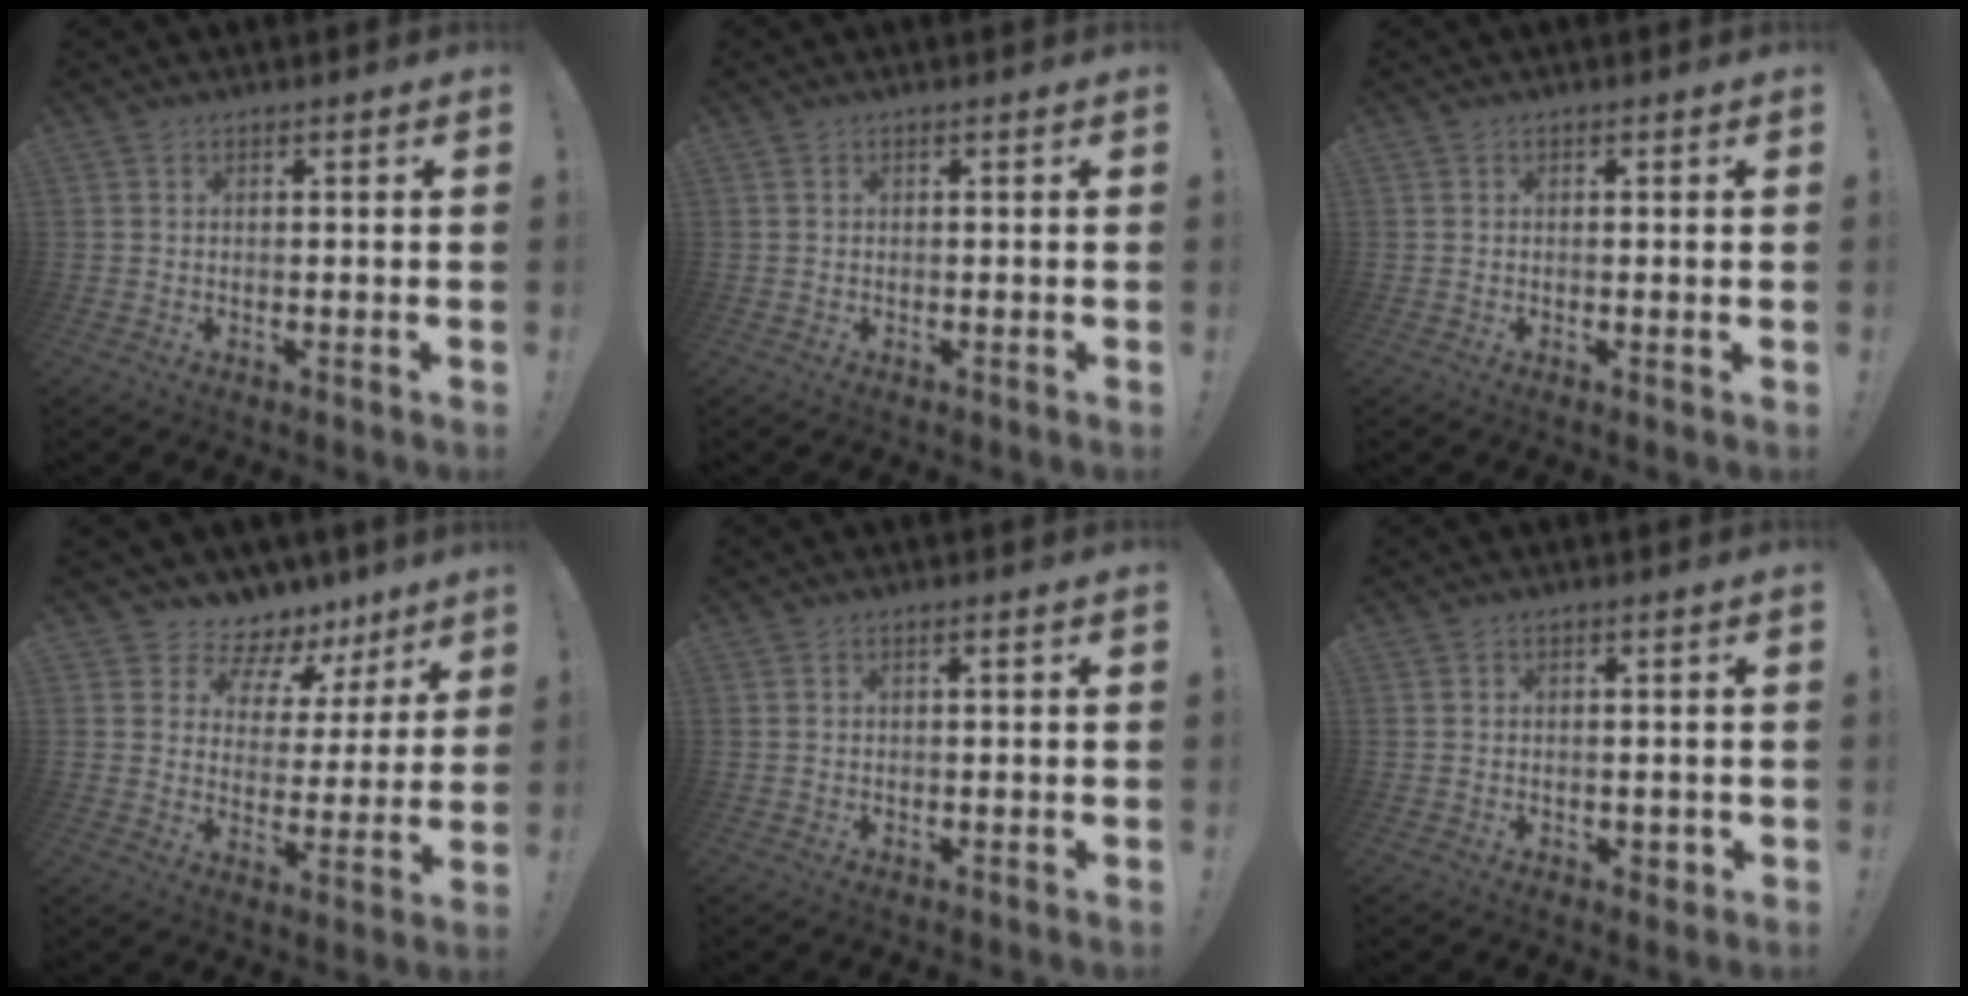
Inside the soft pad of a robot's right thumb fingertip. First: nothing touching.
{"total": 0.0}
{"total": 0.6, "force": [0.1, -0.1, 0.5], "torque": [-0.005, -0.003, 0.002]}
{"total": 7.4, "force": [5.9, 4.2, 1.6], "torque": [-0.023, -0.059, 0.107]}
{"total": 0.7, "force": [0.2, -0.1, 0.7], "torque": [-0.007, -0.002, 0.000]}
{"total": 1.7, "force": [-0.1, 1.4, 1.1], "torque": [-0.002, -0.001, -0.004]}